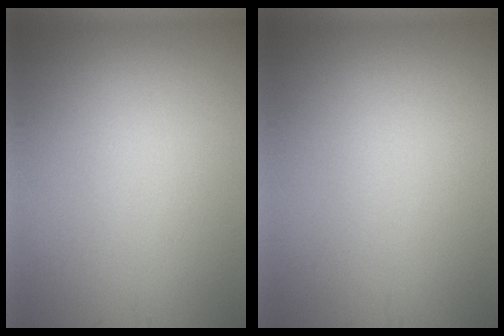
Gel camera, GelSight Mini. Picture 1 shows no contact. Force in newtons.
{"total": 0.0}